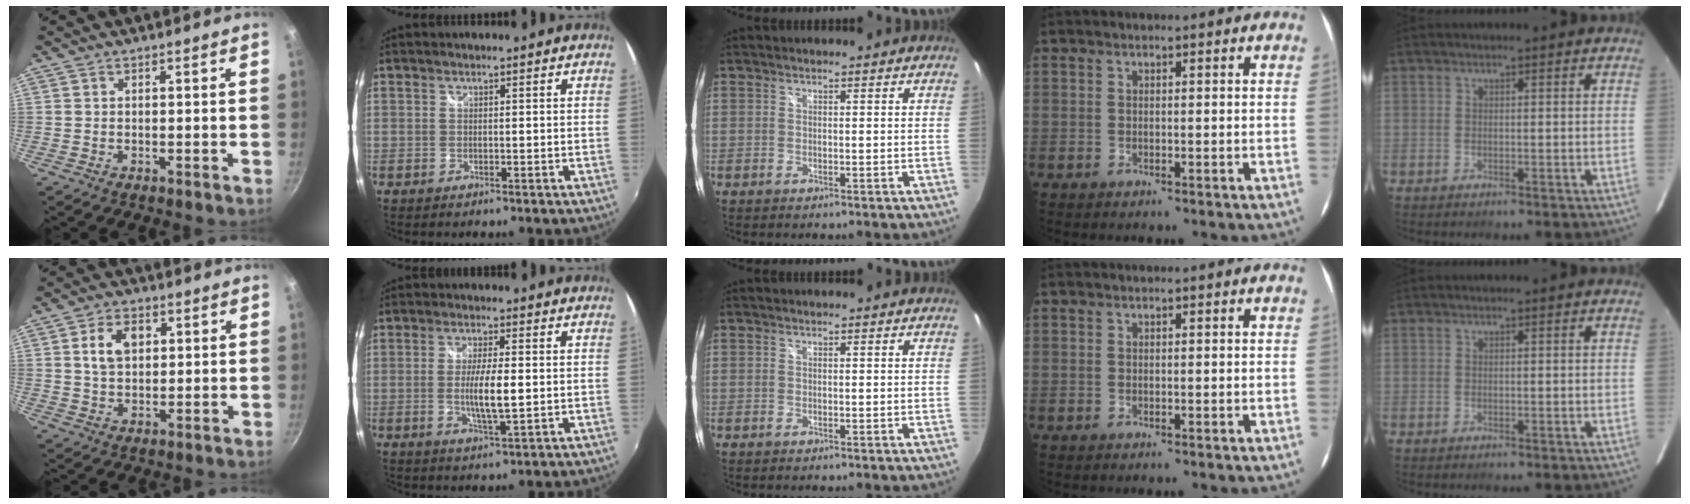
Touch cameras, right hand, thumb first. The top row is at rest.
{"thumb": {"total": 6.9, "force": [1.8, 4.7, 4.7], "torque": [-0.066, 0.001, 0.029]}, "index": {"total": 6.5, "force": [-0.6, 1.0, 6.4], "torque": [-0.117, -0.010, -0.010]}}